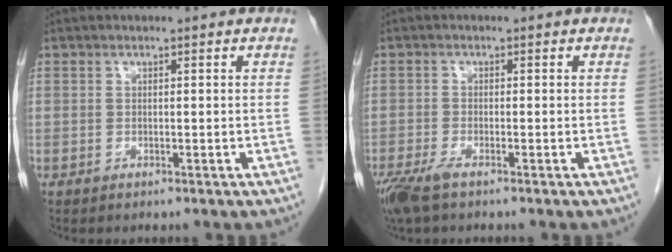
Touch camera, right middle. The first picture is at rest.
{"total": 4.1, "force": [-2.8, 0.9, 2.9], "torque": [-0.060, -0.011, -0.053]}